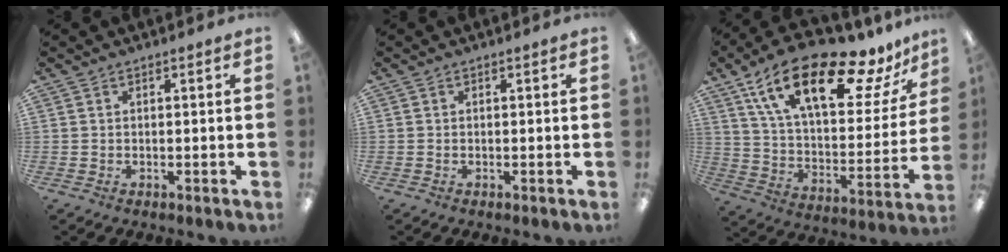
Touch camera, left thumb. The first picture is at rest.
{"total": 0.0}
{"total": 24.1, "force": [15.5, 8.8, 16.2], "torque": [-0.268, -0.083, 0.258]}